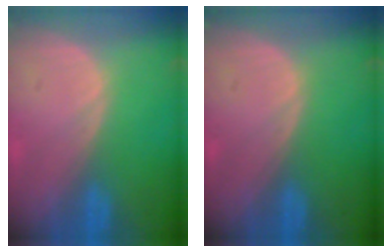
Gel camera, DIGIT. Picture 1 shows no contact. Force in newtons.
{"total": 0.0}